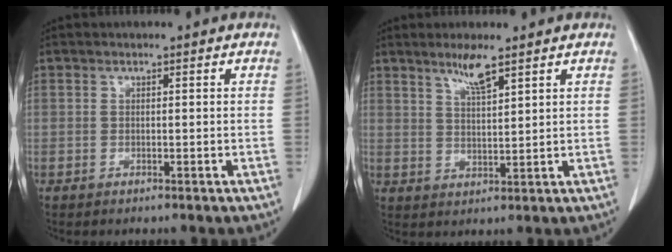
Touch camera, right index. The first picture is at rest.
{"total": 4.4, "force": [3.2, 0.1, 3.0], "torque": [-0.057, -0.004, 0.061]}